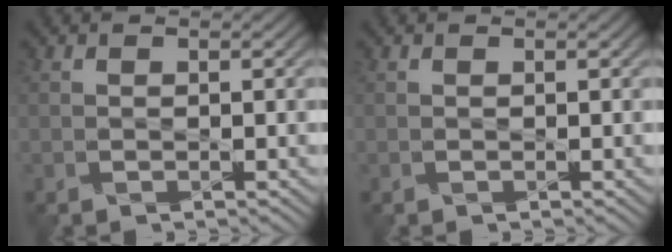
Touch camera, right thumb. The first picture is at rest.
{"total": 0.0}